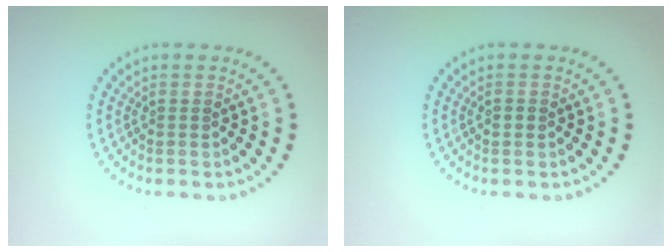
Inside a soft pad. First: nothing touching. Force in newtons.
{"total": 1.1, "press": 1.1, "slide": 0.1}